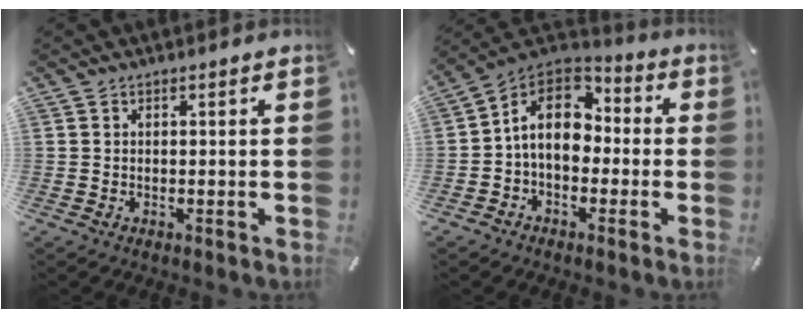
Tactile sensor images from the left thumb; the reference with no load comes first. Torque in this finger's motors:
{"motor_torque": [2.13, 2.88, 0.44, 0.16, 0.14]}